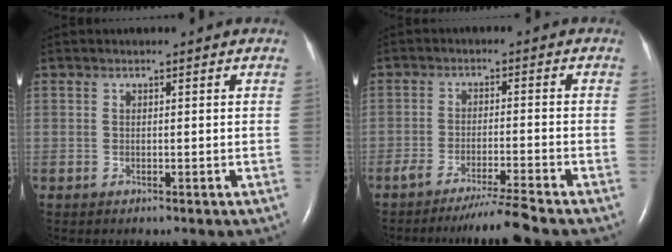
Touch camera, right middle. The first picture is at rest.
{"total": 5.6, "force": [-4.7, -1.7, 2.4], "torque": [-0.039, -0.021, -0.084]}